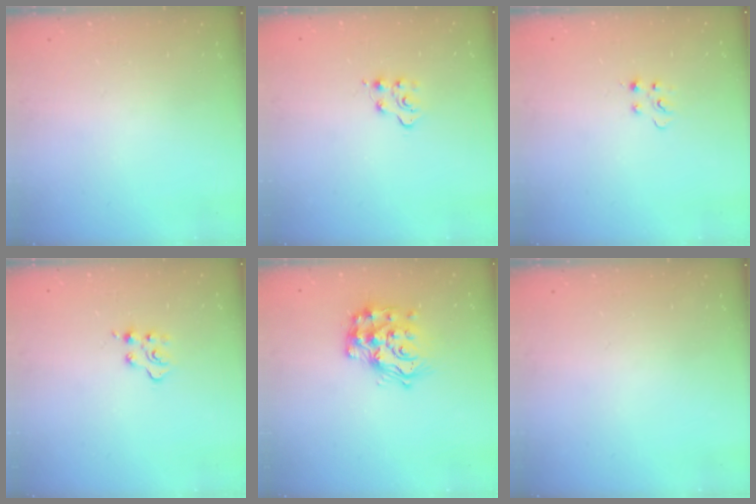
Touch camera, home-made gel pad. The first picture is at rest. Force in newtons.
{"total": 4.5, "press": 4.5, "slide": 0.6}
{"total": 2.9, "press": 2.9, "slide": 0.4}
{"total": 3.9, "press": 3.9, "slide": 0.5}
{"total": 16.0, "press": 16.0, "slide": 1.0}
{"total": 0.0}